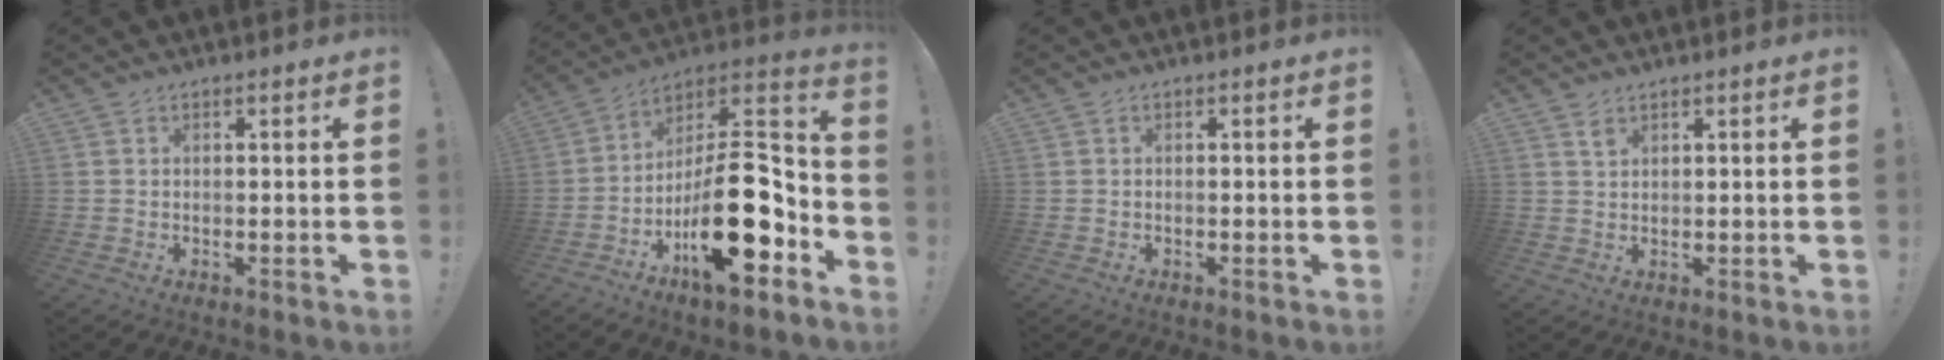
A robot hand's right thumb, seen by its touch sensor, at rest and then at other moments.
{"total": 23.3, "force": [-7.4, 10.1, 19.6], "torque": [-0.316, 0.041, -0.115]}
{"total": 0.0}
{"total": 1.9, "force": [1.4, 1.0, 0.9], "torque": [-0.010, -0.008, 0.026]}